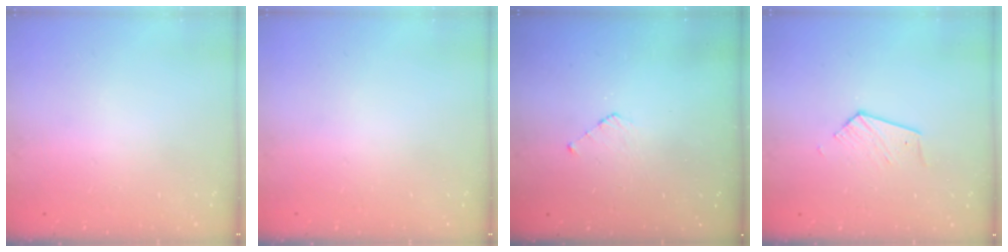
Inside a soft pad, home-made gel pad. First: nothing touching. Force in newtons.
{"total": 0.0}
{"total": 4.3, "press": 4.3, "slide": 0.3}
{"total": 4.0, "press": 4.0, "slide": 0.4}